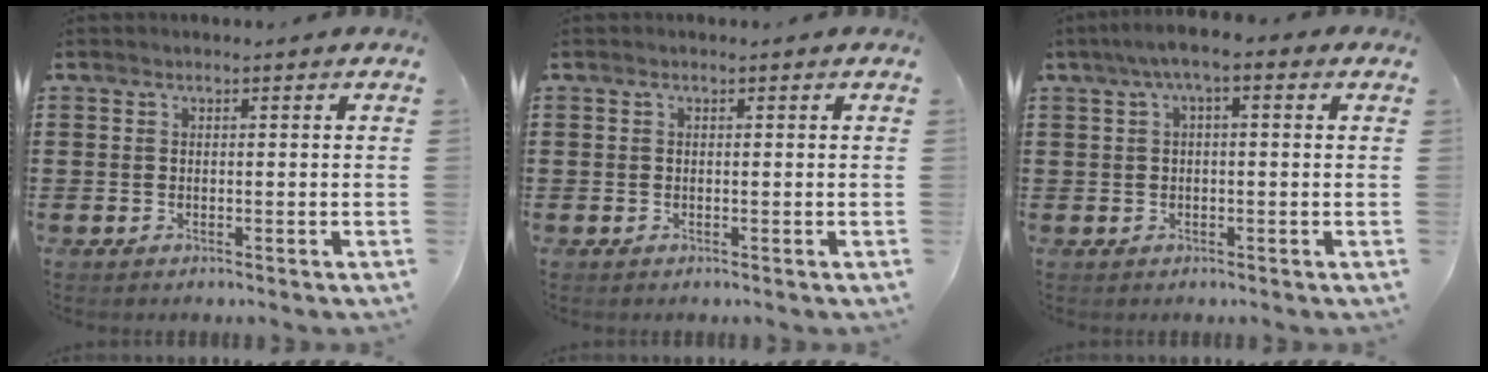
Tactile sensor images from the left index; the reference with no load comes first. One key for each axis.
{"total": 0.0}
{"total": 3.4, "fx": 0.4, "fy": 0.7, "fz": 3.3, "tx": -0.068, "ty": 0.004, "tz": 0.001}